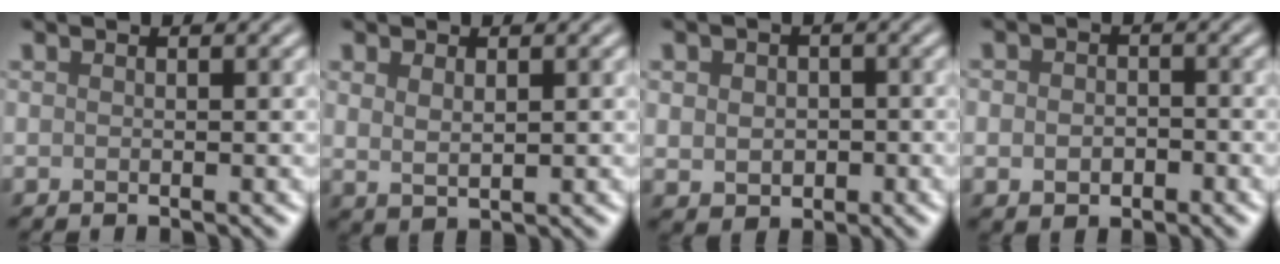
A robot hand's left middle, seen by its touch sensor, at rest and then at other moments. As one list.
[{"total": 1.7, "force": [0.7, 0.9, 1.3], "torque": [-0.028, -0.004, 0.020]}, {"total": 3.1, "force": [-0.1, 2.6, 1.7], "torque": [-0.025, -0.003, -0.001]}, {"total": 2.5, "force": [-0.5, 1.9, 1.5], "torque": [-0.013, -0.006, -0.014]}]